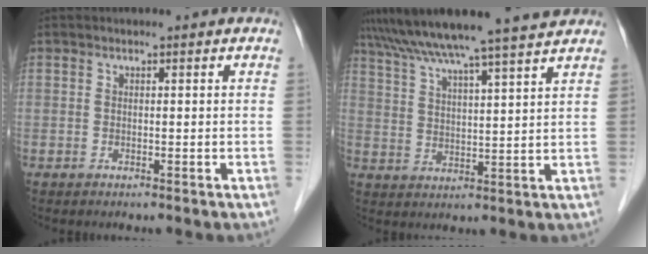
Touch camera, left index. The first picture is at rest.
{"total": 15.0, "force": [13.3, -1.3, 6.9], "torque": [-0.122, 0.007, 0.196]}